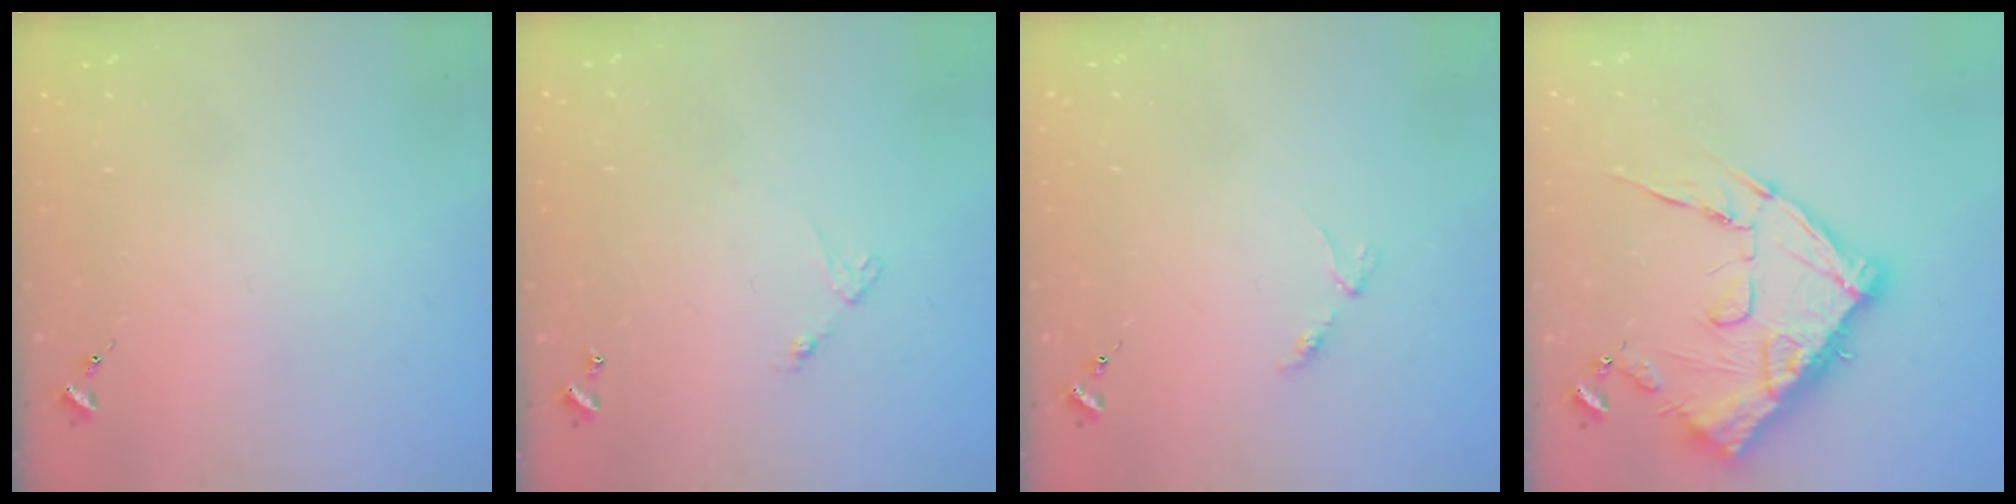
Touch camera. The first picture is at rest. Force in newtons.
{"total": 4.9, "press": 4.8, "slide": 0.3}
{"total": 2.8, "press": 2.8, "slide": 0.5}
{"total": 17.2, "press": 17.2, "slide": 1.3}